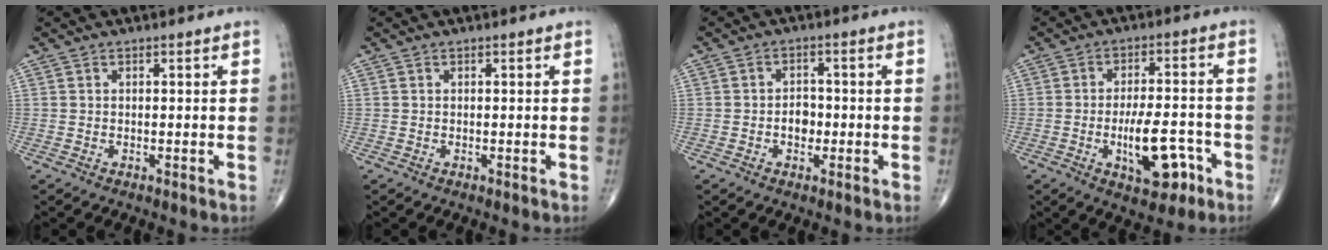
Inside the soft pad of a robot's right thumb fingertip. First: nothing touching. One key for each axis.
{"total": 0.0}
{"total": 3.5, "fx": -0.8, "fy": 2.5, "fz": 2.2, "tx": -0.018, "ty": 0.009, "tz": -0.016}
{"total": 10.7, "fx": -3.9, "fy": 4.7, "fz": 8.8, "tx": -0.125, "ty": 0.020, "tz": -0.055}